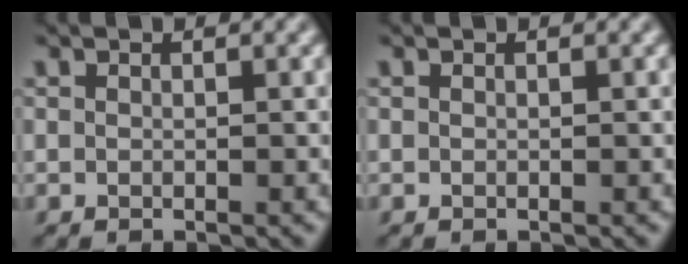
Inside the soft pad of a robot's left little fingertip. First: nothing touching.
{"total": 0.0}